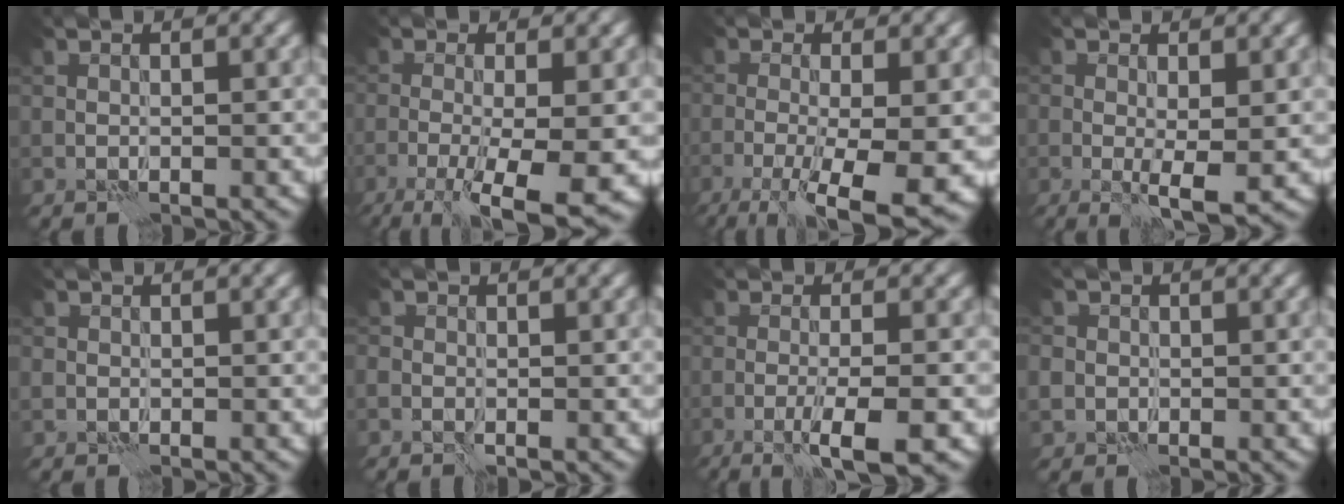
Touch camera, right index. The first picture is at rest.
{"total": 8.5, "force": [-4.0, 1.9, 7.2], "torque": [-0.120, -0.013, -0.064]}
{"total": 9.0, "force": [-4.3, 2.2, 7.6], "torque": [-0.127, -0.016, -0.066]}
{"total": 3.6, "force": [-0.8, 1.0, 3.3], "torque": [-0.058, -0.010, -0.012]}
{"total": 0.7, "force": [-0.1, 0.6, 0.0], "torque": [0.002, -0.002, -0.003]}
{"total": 0.9, "force": [-0.5, 0.7, 0.4], "torque": [-0.004, -0.001, -0.012]}
{"total": 4.6, "force": [-2.4, 0.4, 3.9], "torque": [-0.060, 0.003, -0.046]}
{"total": 4.5, "force": [-0.3, 4.3, 1.4], "torque": [-0.031, 0.016, -0.035]}